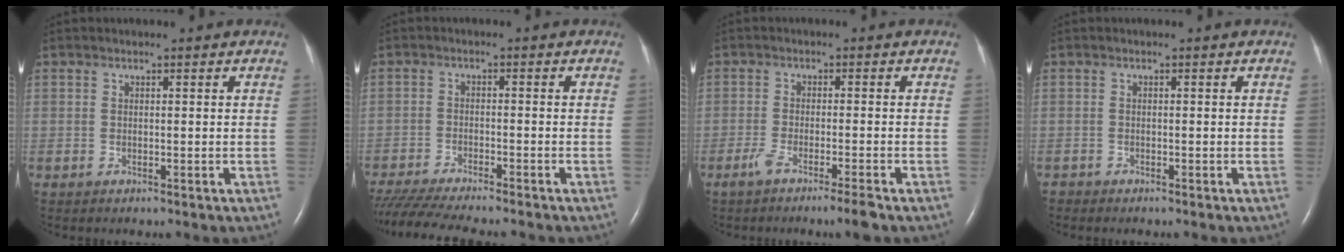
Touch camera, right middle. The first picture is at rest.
{"total": 12.4, "force": [-10.9, 0.7, 5.8], "torque": [-0.089, -0.023, -0.170]}
{"total": 4.3, "force": [-3.0, -0.3, 3.1], "torque": [-0.058, -0.010, -0.057]}
{"total": 0.5, "force": [-0.5, 0.1, -0.1], "torque": [-0.001, -0.001, -0.011]}